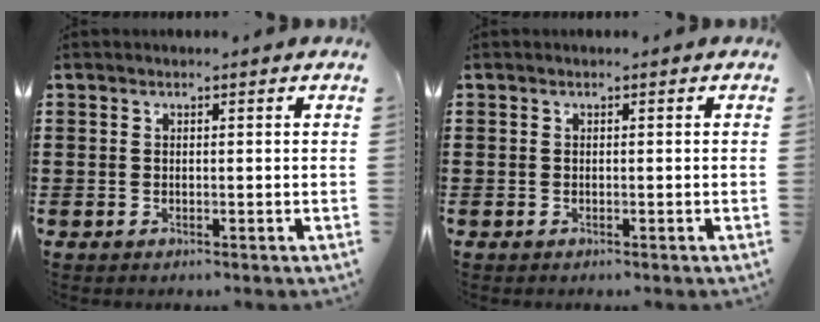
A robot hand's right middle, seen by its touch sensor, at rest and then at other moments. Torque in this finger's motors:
{"motor_torque": [0.41, -0.17, 0.18, 0.04]}